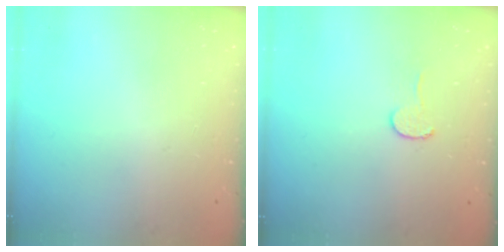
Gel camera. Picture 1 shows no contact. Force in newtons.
{"total": 4.1, "press": 4.1, "slide": 0.4}